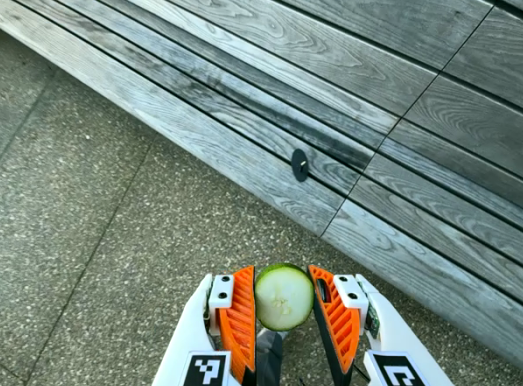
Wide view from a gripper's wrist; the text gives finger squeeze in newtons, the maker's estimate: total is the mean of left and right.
{"total": 11.0, "left": 11.5, "right": 10.5}